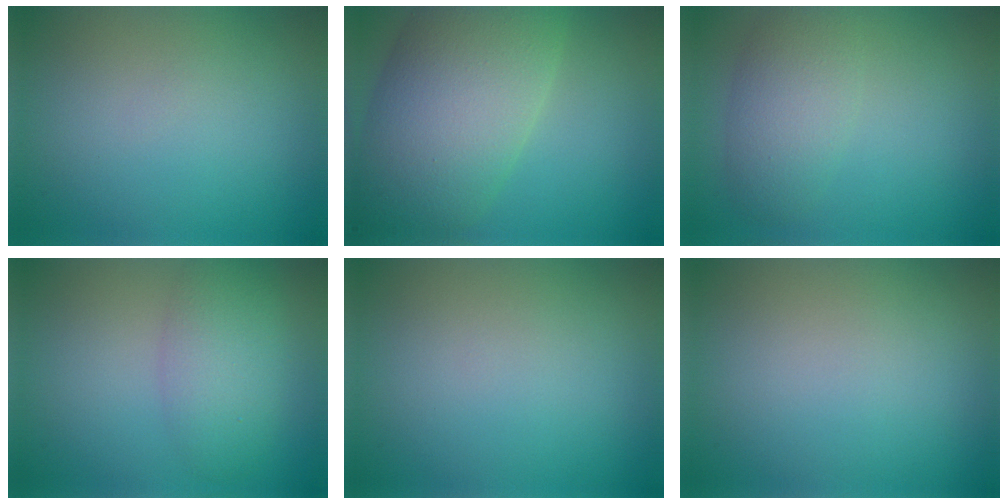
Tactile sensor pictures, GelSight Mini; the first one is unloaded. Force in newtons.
{"total": 11.5, "press": 11.5, "slide": 0.8}
{"total": 4.1, "press": 4.1, "slide": 0.1}
{"total": 3.9, "press": 3.9, "slide": 0.3}
{"total": 0.0}
{"total": 0.0}